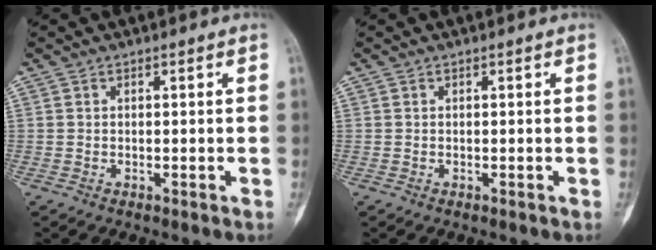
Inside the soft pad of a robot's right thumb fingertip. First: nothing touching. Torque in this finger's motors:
{"motor_torque": [0.28, 0.10, 0.06, -0.06, 0.03]}